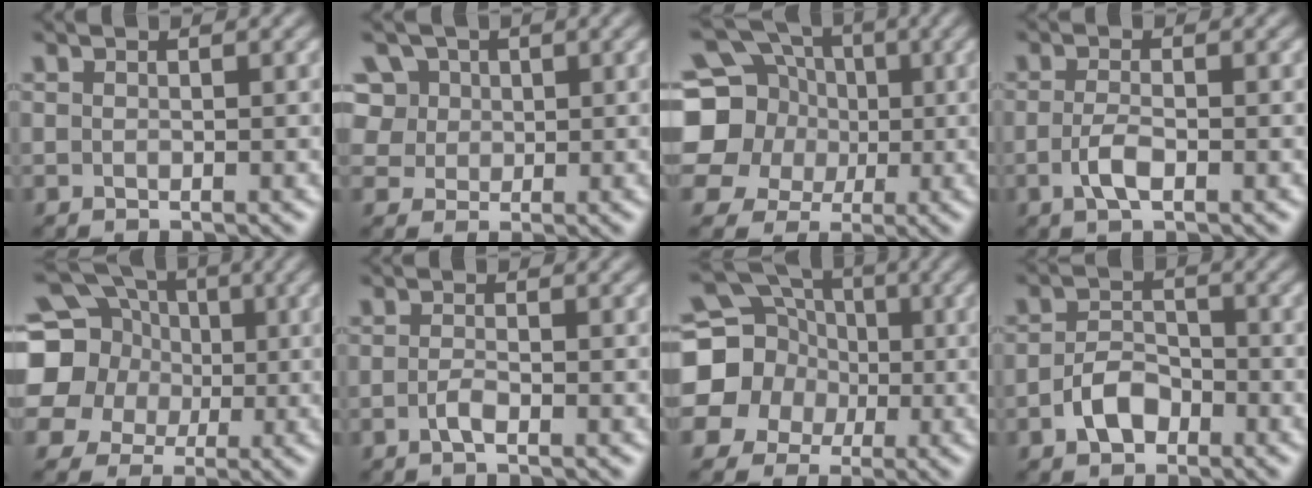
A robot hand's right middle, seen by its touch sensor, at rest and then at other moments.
{"total": 7.2, "force": [3.7, 5.6, 2.7], "torque": [-0.066, 0.010, 0.053]}
{"total": 11.5, "force": [1.6, 10.3, 4.8], "torque": [-0.130, 0.033, 0.002]}
{"total": 2.2, "force": [-1.0, 0.8, 1.8], "torque": [-0.043, -0.005, -0.020]}
{"total": 15.6, "force": [3.0, 14.1, 6.0], "torque": [-0.172, 0.032, 0.032]}
{"total": 1.3, "force": [-0.8, 0.3, 0.9], "torque": [-0.021, -0.002, -0.019]}
{"total": 12.5, "force": [-0.3, 11.7, 4.2], "torque": [-0.124, 0.029, -0.039]}
{"total": 3.1, "force": [-1.7, 2.0, 1.6], "torque": [-0.031, 0.003, -0.034]}